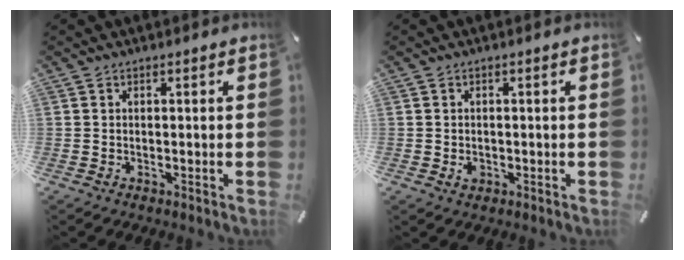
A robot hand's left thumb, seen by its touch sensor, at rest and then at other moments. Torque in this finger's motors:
{"motor_torque": [0.15, 0.63, -0.14, 0.21, -0.02]}